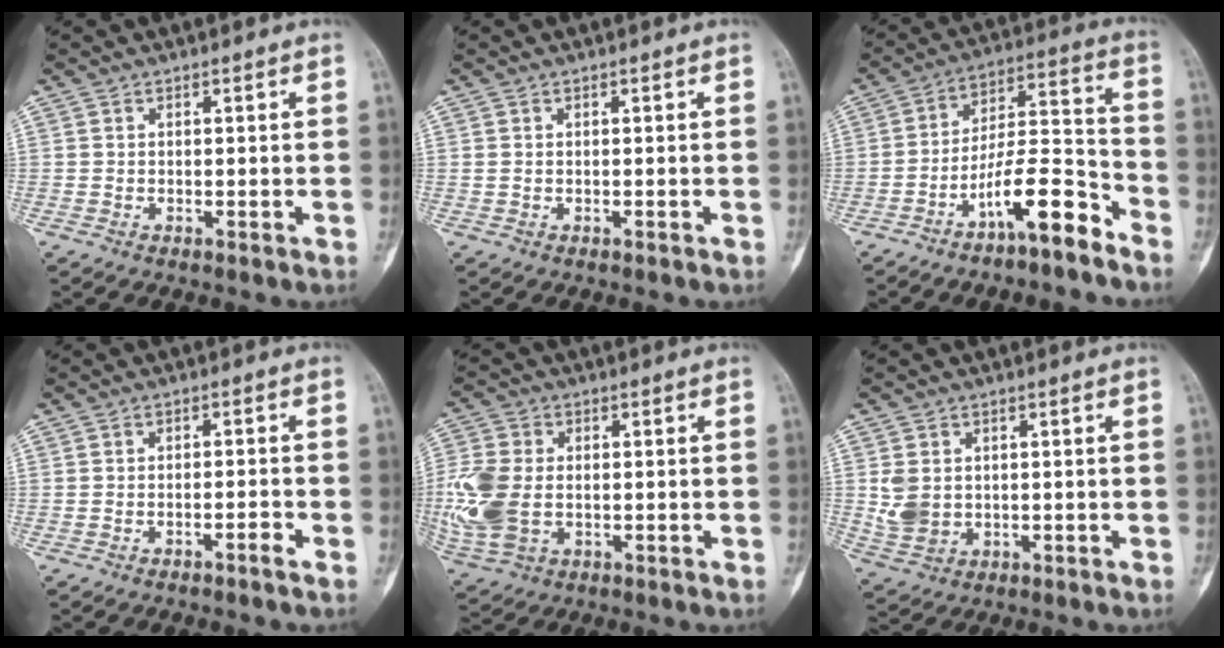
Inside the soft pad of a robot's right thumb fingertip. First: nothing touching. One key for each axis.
{"total": 0.0}
{"total": 12.2, "fx": -7.9, "fy": 3.0, "fz": 8.8, "tx": -0.153, "ty": 0.085, "tz": -0.138}
{"total": 1.8, "fx": -1.3, "fy": 0.1, "fz": 1.3, "tx": -0.025, "ty": 0.017, "tz": -0.021}
{"total": 13.0, "fx": -1.0, "fy": 8.9, "fz": 9.5, "tx": -0.238, "ty": -0.002, "tz": -0.011}
{"total": 5.6, "fx": 0.6, "fy": 4.5, "fz": 3.3, "tx": -0.057, "ty": -0.005, "tz": 0.026}